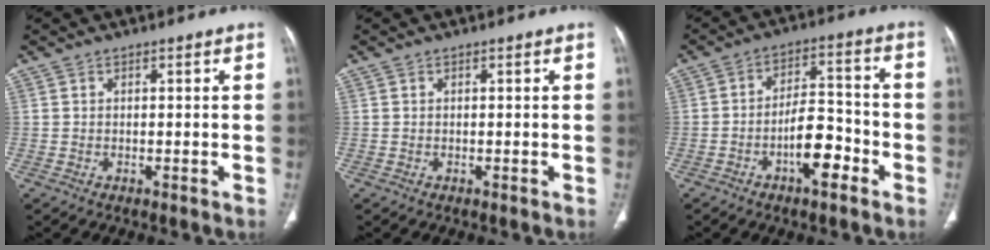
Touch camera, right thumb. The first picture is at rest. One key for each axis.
{"total": 0.0}
{"total": 9.2, "fx": -4.2, "fy": 3.8, "fz": 7.2, "tx": -0.108, "ty": 0.038, "tz": -0.072}